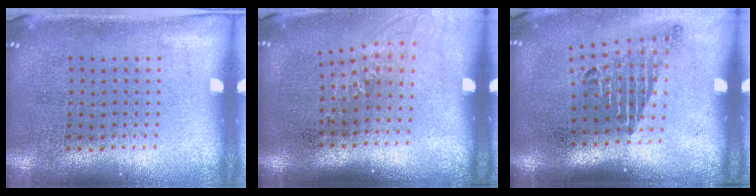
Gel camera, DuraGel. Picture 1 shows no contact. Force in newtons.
{"total": 1.3, "press": 1.0, "slide": 0.8}
{"total": 1.8, "press": 1.2, "slide": 1.3}